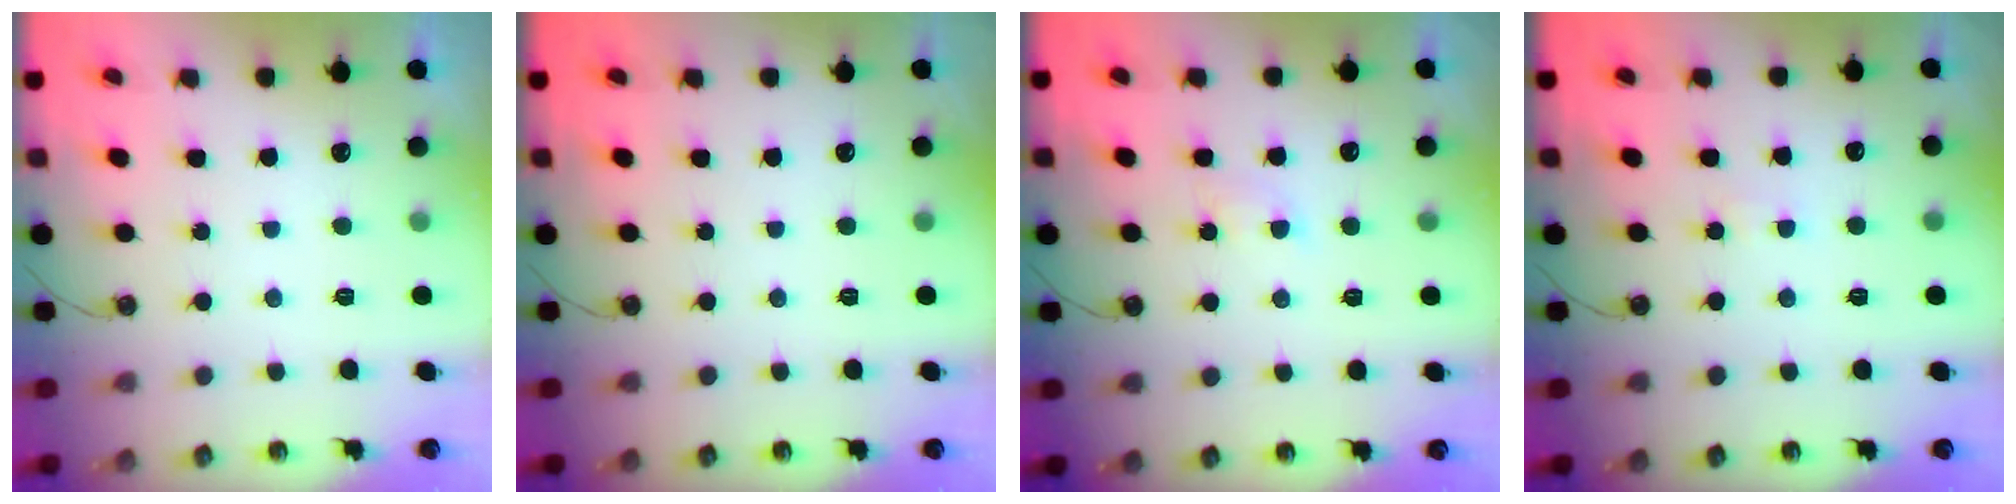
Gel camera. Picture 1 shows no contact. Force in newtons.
{"total": 0.0}
{"total": 2.9, "press": 2.9, "slide": 0.6}
{"total": 1.5, "press": 1.5, "slide": 0.3}